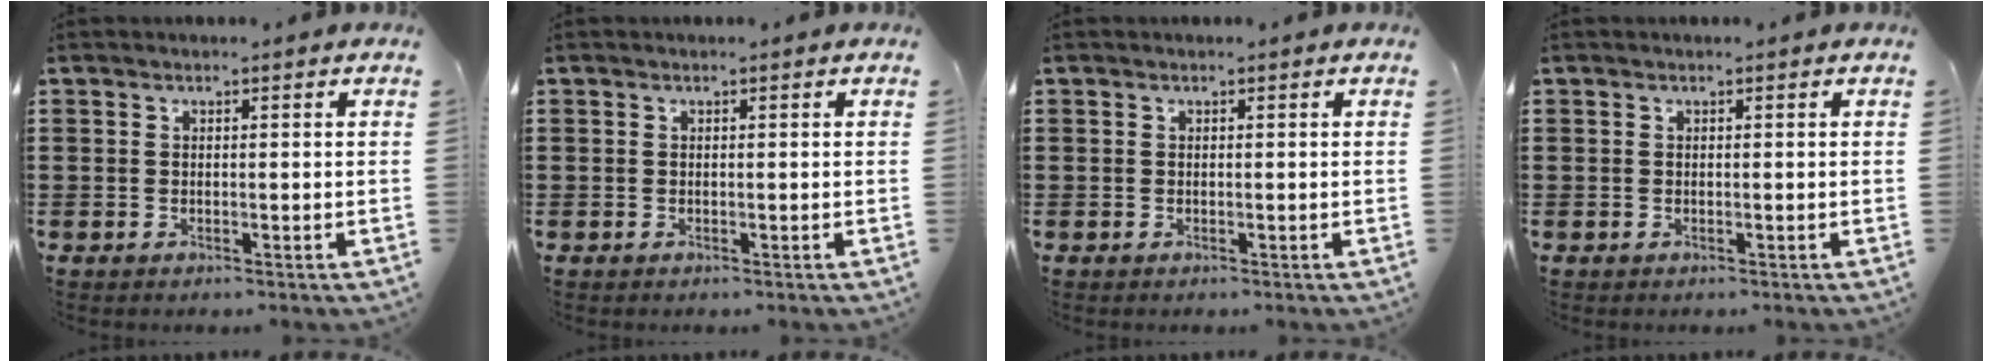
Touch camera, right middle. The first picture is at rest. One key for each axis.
{"total": 0.0}
{"total": 0.0}
{"total": 0.0}